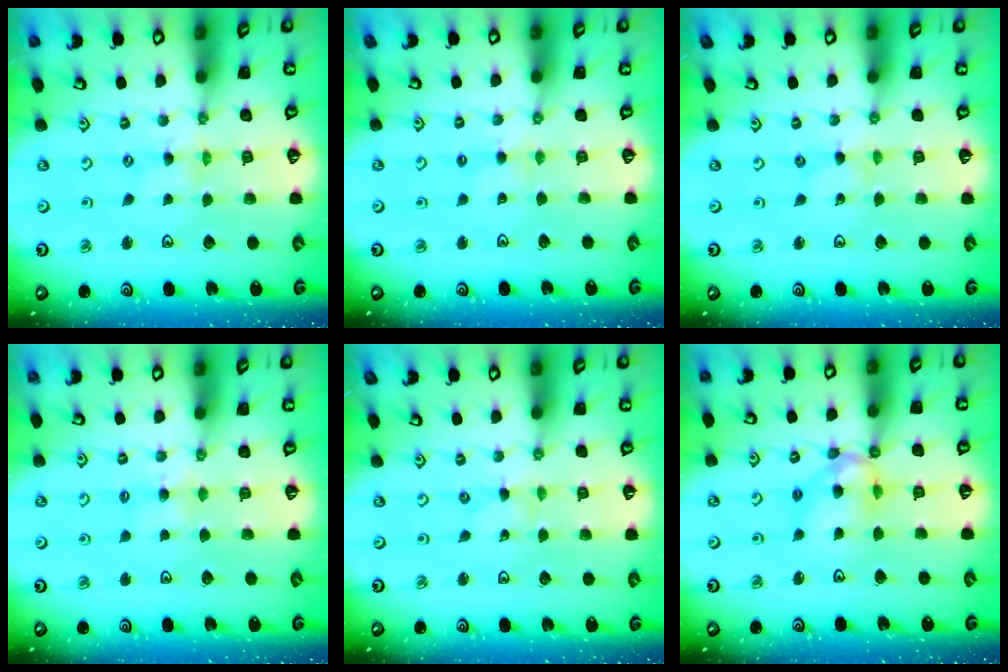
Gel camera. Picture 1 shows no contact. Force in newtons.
{"total": 2.7, "press": 2.7, "slide": 0.5}
{"total": 0.0}
{"total": 4.5, "press": 4.5, "slide": 0.6}
{"total": 0.0}
{"total": 12.1, "press": 12.0, "slide": 1.1}